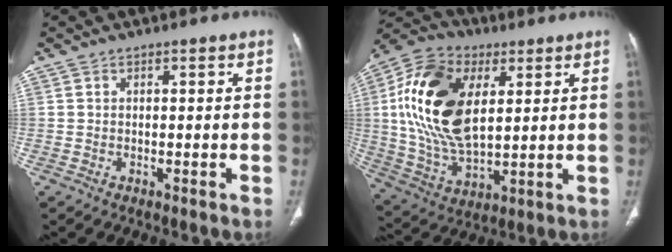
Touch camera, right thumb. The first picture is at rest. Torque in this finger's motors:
{"motor_torque": [-0.40, 1.51, 2.04, 0.49, 0.27]}